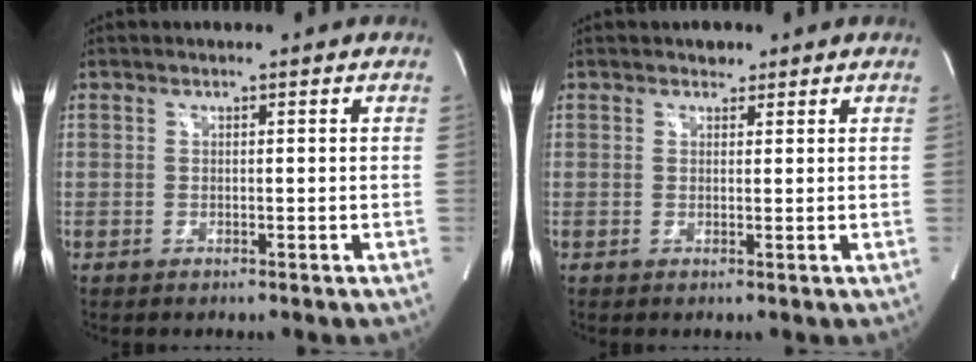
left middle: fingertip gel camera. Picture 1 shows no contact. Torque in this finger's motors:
{"motor_torque": [0.03, 0.02, -0.06, 0.00]}